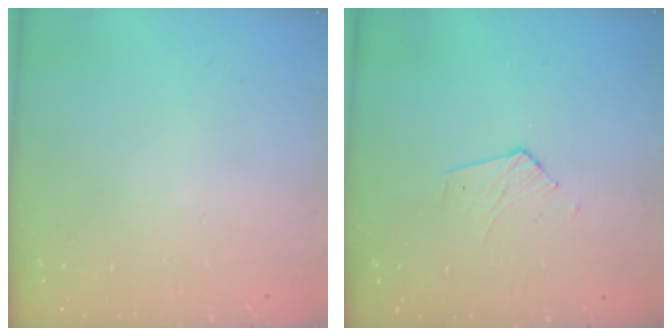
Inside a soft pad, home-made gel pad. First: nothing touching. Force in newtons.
{"total": 2.9, "press": 2.9, "slide": 0.2}